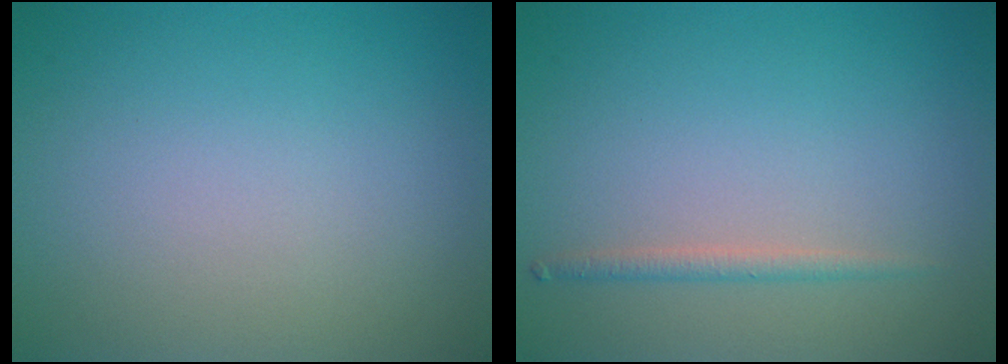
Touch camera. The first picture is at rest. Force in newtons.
{"total": 1.2, "press": 1.2, "slide": 0.0}